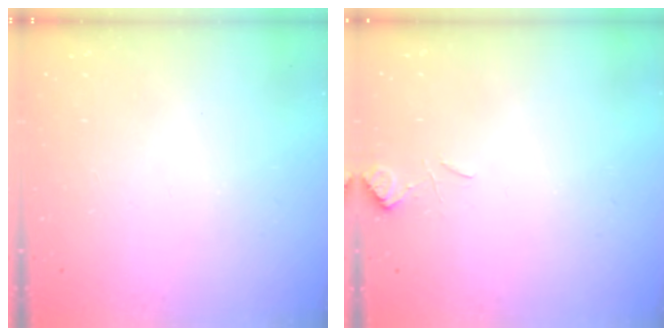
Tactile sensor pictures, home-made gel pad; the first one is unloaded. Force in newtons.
{"total": 4.1, "press": 4.1, "slide": 0.5}